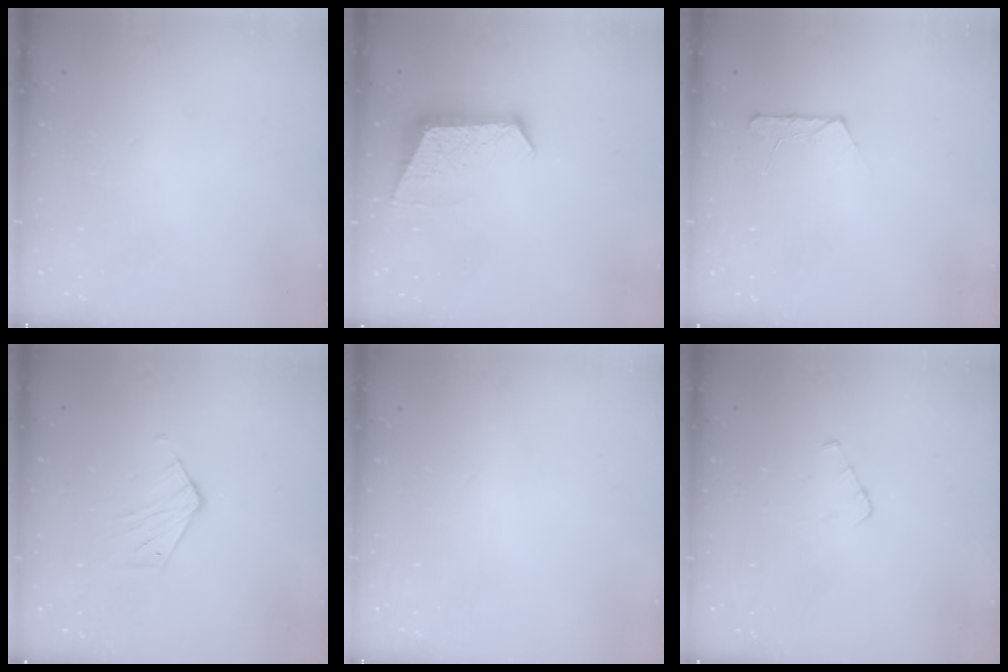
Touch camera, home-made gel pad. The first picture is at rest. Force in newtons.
{"total": 8.8, "press": 8.8, "slide": 0.7}
{"total": 6.5, "press": 6.5, "slide": 0.7}
{"total": 5.6, "press": 5.6, "slide": 0.4}
{"total": 0.0}
{"total": 2.9, "press": 2.9, "slide": 0.3}